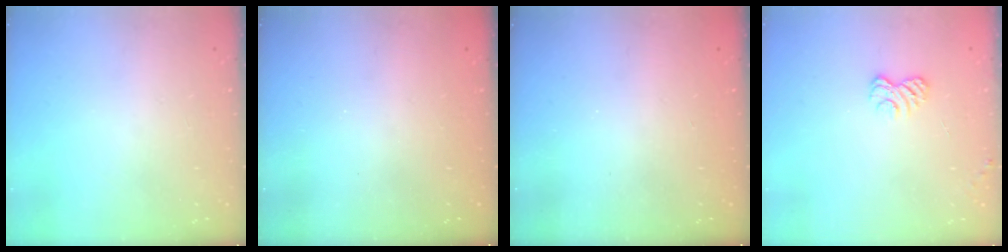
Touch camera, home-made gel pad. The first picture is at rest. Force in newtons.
{"total": 2.4, "press": 2.2, "slide": 0.8}
{"total": 2.3, "press": 2.2, "slide": 0.7}
{"total": 2.8, "press": 2.5, "slide": 1.3}